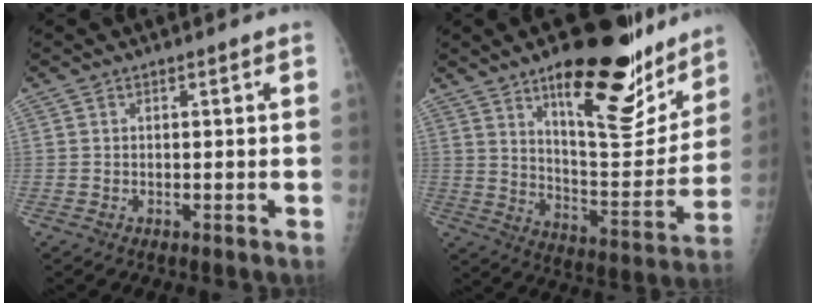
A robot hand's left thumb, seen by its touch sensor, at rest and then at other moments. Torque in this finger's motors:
{"motor_torque": [1.39, -0.62, 1.62, -1.16, 0.39]}